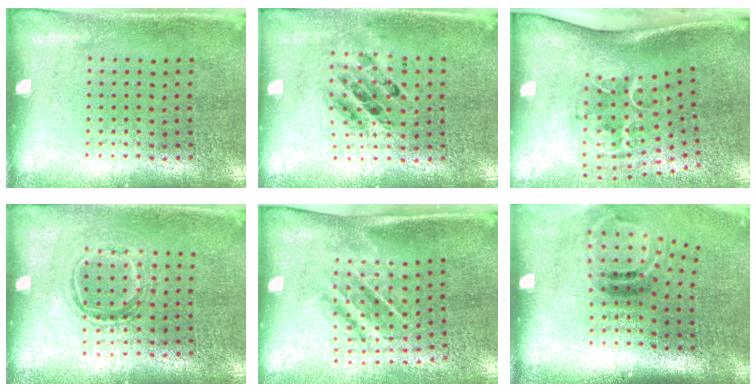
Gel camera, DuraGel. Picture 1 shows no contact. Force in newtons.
{"total": 0.7, "press": 0.7, "slide": 0.2}
{"total": 2.1, "press": 1.3, "slide": 1.6}
{"total": 1.1, "press": 0.9, "slide": 0.6}
{"total": 1.7, "press": 1.2, "slide": 1.2}
{"total": 2.0, "press": 1.3, "slide": 1.6}